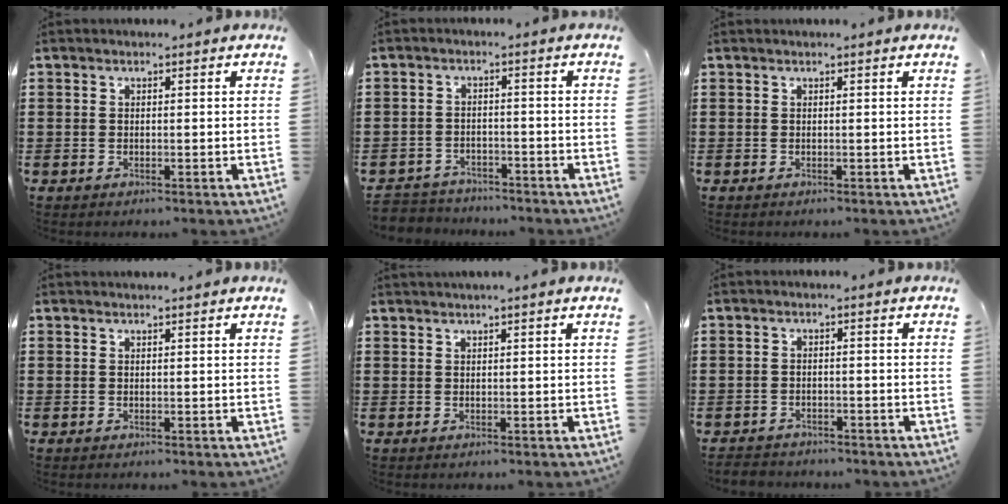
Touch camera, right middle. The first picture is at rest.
{"total": 3.4, "force": [-3.3, 0.7, -0.4], "torque": [-0.003, -0.001, -0.072]}
{"total": 0.0}
{"total": 0.5, "force": [0.4, -0.2, 0.1], "torque": [-0.002, -0.001, 0.009]}
{"total": 0.7, "force": [0.6, -0.3, 0.3], "torque": [-0.005, -0.004, 0.013]}
{"total": 1.8, "force": [-1.7, 0.4, -0.1], "torque": [-0.004, -0.002, -0.039]}